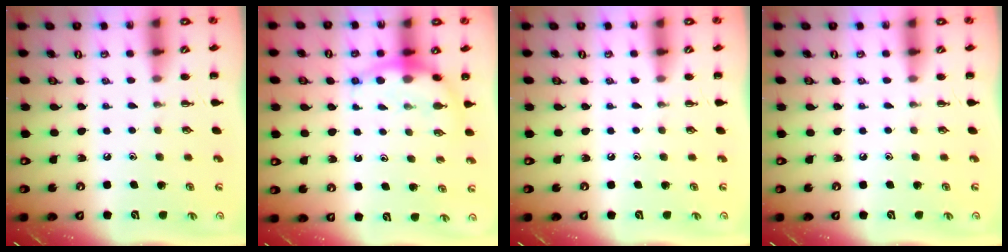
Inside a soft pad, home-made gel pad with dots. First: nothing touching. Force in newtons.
{"total": 7.3, "press": 7.2, "slide": 1.3}
{"total": 0.0}
{"total": 0.0}